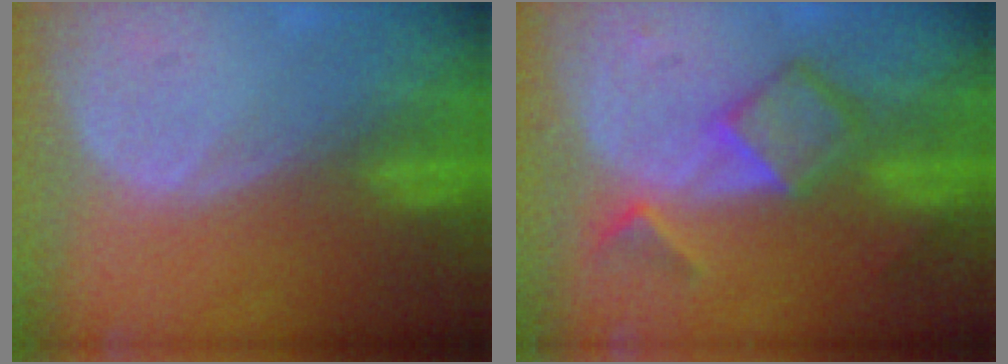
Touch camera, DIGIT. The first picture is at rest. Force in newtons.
{"total": 6.8, "press": 5.9, "slide": 3.5}